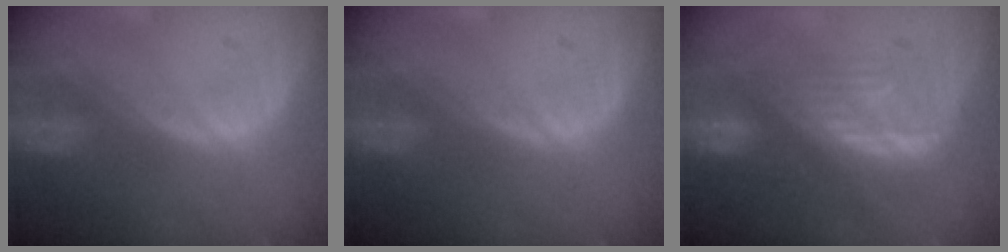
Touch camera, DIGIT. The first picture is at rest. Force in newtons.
{"total": 0.0}
{"total": 8.2, "press": 7.4, "slide": 3.4}